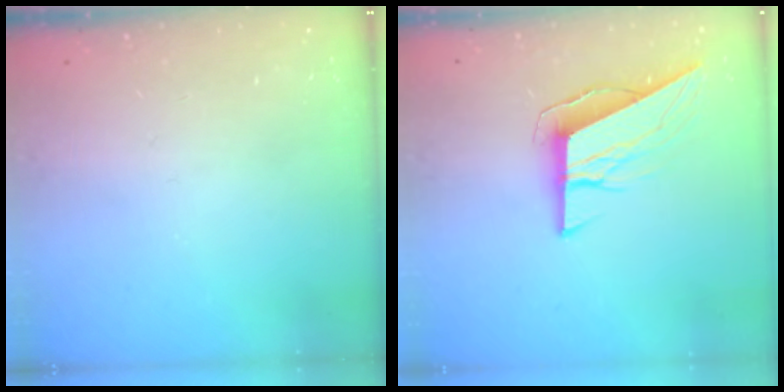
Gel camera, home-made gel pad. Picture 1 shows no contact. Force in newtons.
{"total": 9.5, "press": 9.3, "slide": 1.9}